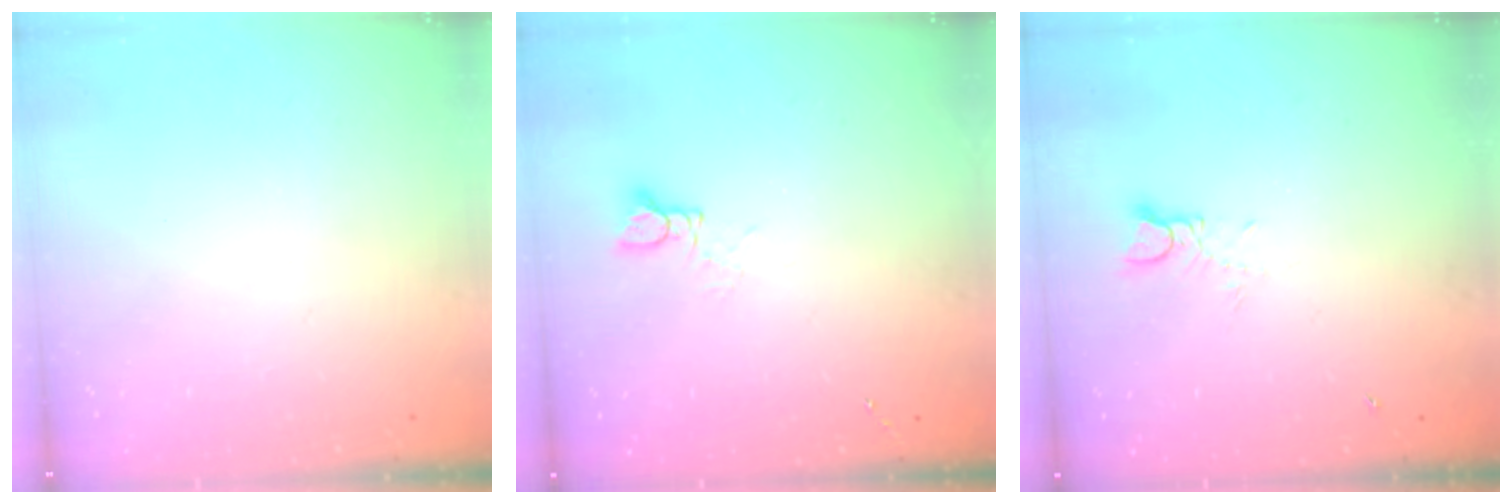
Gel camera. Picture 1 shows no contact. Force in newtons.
{"total": 2.4, "press": 2.4, "slide": 0.3}
{"total": 3.0, "press": 2.9, "slide": 0.3}